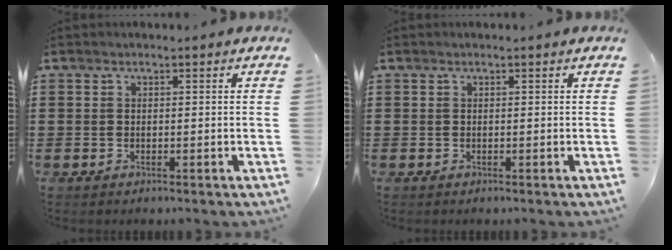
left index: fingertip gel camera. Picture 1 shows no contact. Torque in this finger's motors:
{"motor_torque": [0.00, 0.00, 0.00, 0.00]}